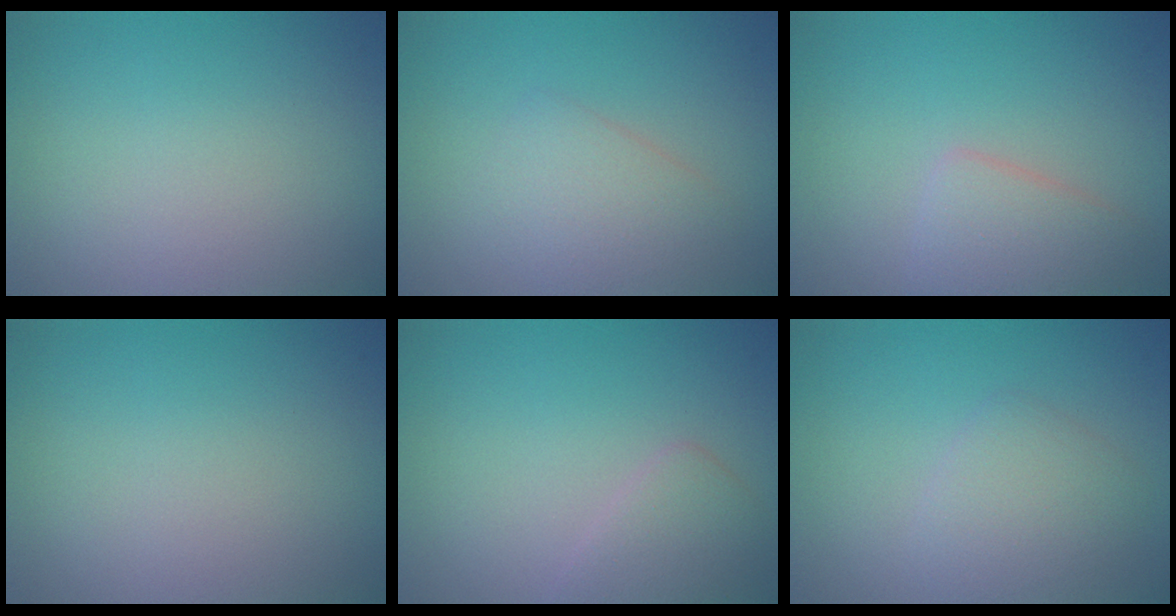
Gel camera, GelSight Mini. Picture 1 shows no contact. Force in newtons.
{"total": 2.3, "press": 2.3, "slide": 0.1}
{"total": 2.4, "press": 2.4, "slide": 0.1}
{"total": 0.0}
{"total": 1.9, "press": 1.9, "slide": 0.0}
{"total": 2.2, "press": 2.2, "slide": 0.1}